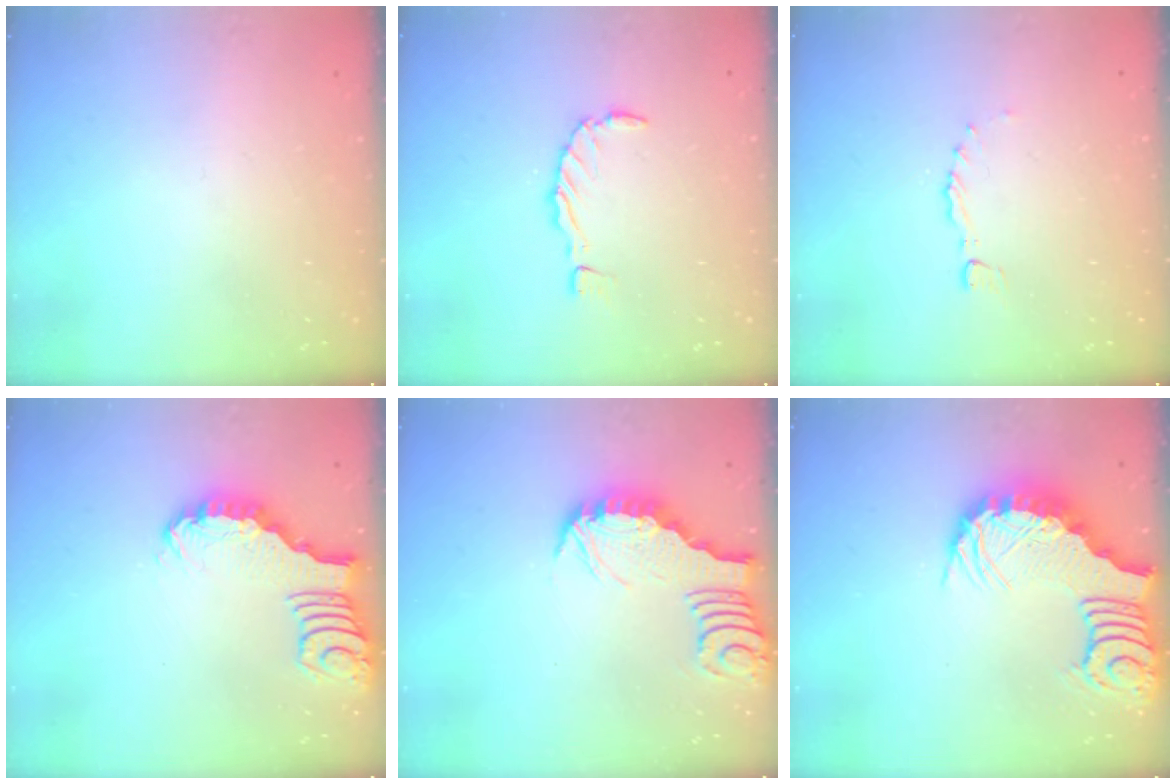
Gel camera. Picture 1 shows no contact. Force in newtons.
{"total": 0.7, "press": 0.7, "slide": 0.2}
{"total": 0.0}
{"total": 3.1, "press": 3.0, "slide": 0.5}
{"total": 3.0, "press": 2.9, "slide": 0.3}
{"total": 3.7, "press": 3.6, "slide": 0.8}